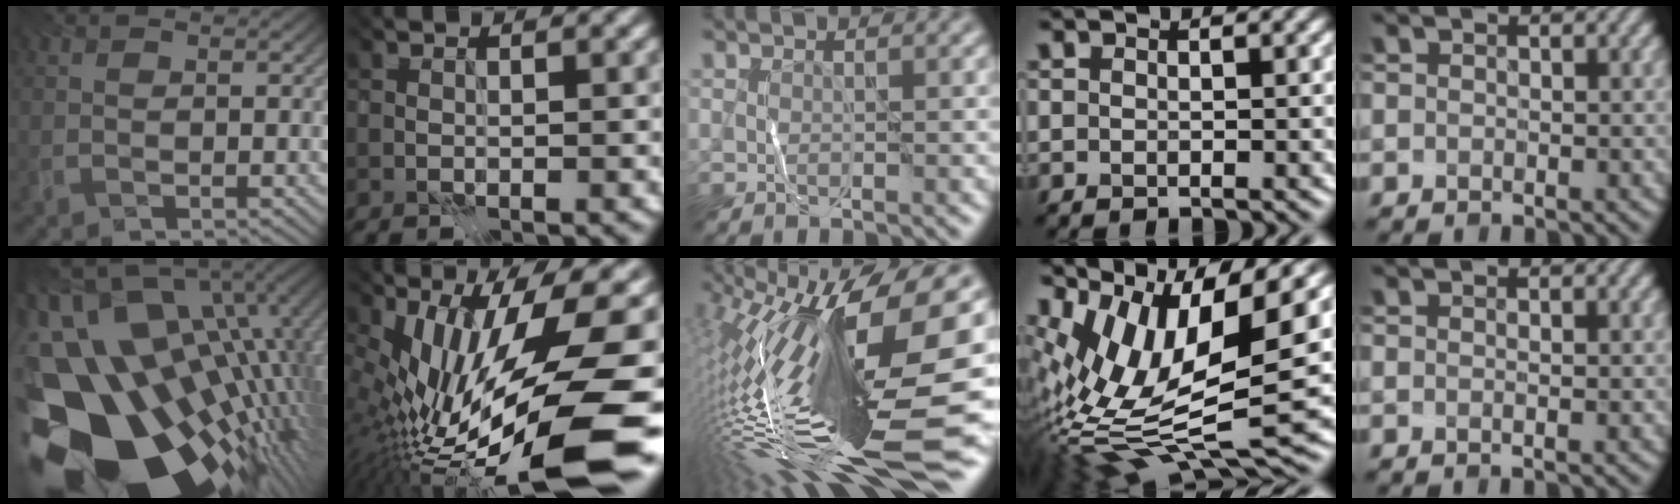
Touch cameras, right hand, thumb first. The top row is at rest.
{"thumb": {"total": 18.9, "force": [-6.7, 11.5, 13.4], "torque": [-0.274, -0.066, -0.073]}, "index": {"total": 18.4, "force": [-7.0, 4.7, 16.4], "torque": [-0.258, -0.017, -0.106]}, "middle": {"total": 18.9, "force": [-1.2, 5.8, 17.9], "torque": [-0.332, 0.000, -0.025]}, "ring": {"total": 13.9, "force": [2.2, 5.2, 12.8], "torque": [-0.259, 0.007, 0.047]}, "little": {"total": 0.5, "force": [0.1, 0.0, 0.5], "torque": [-0.003, 0.002, 0.003]}}